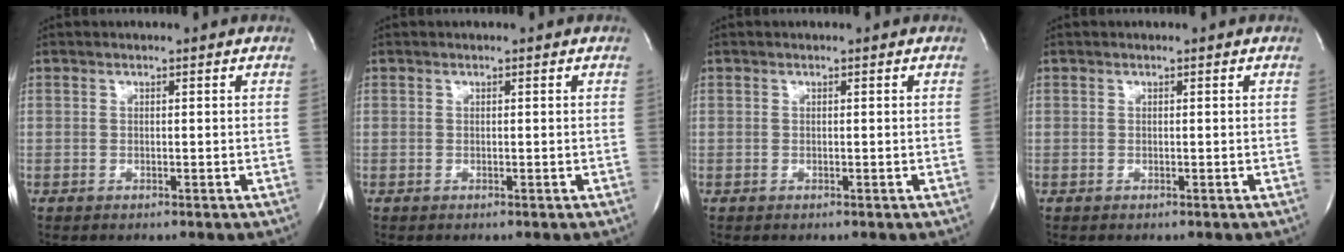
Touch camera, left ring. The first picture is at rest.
{"total": 0.0}
{"total": 0.0}
{"total": 0.0}